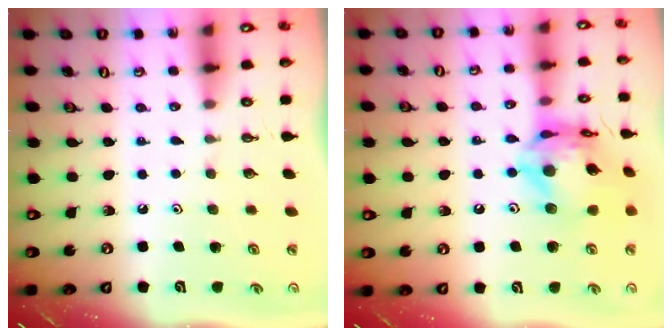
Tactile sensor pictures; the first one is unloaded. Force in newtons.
{"total": 16.3, "press": 16.2, "slide": 2.0}